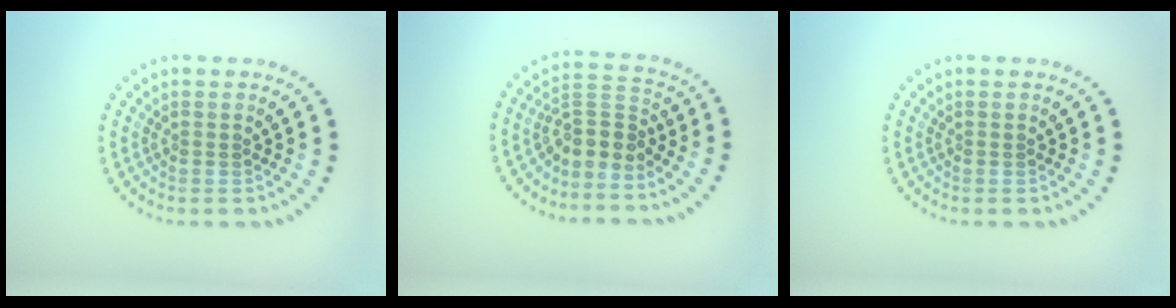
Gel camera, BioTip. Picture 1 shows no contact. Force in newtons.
{"total": 3.1, "press": 2.2, "slide": 2.2}
{"total": 0.0}